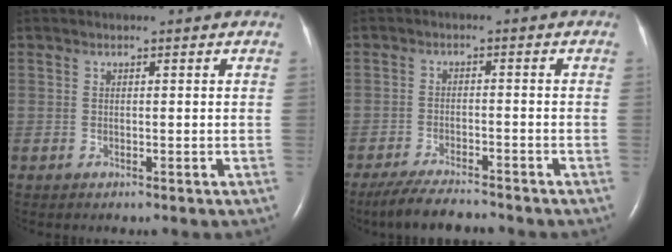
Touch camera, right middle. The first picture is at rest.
{"total": 7.1, "force": [-6.3, 0.8, 3.0], "torque": [-0.058, -0.022, -0.108]}